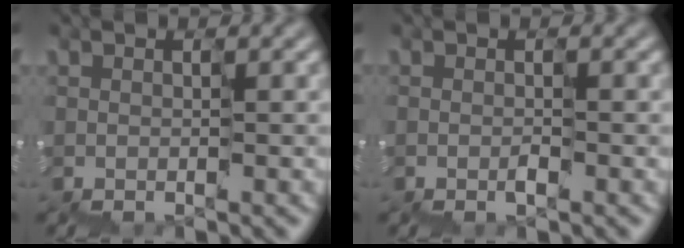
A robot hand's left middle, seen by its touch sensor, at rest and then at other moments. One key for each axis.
{"total": 0.8, "fx": -0.3, "fy": -0.3, "fz": -0.7, "tx": 0.002, "ty": 0.002, "tz": -0.008}